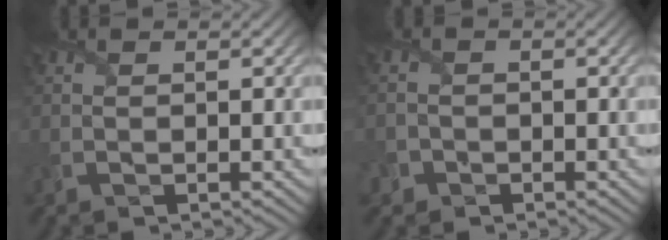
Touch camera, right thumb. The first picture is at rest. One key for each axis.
{"total": 3.0, "fx": -1.2, "fy": 2.7, "fz": 0.3, "tx": -0.014, "ty": -0.004, "tz": -0.035}